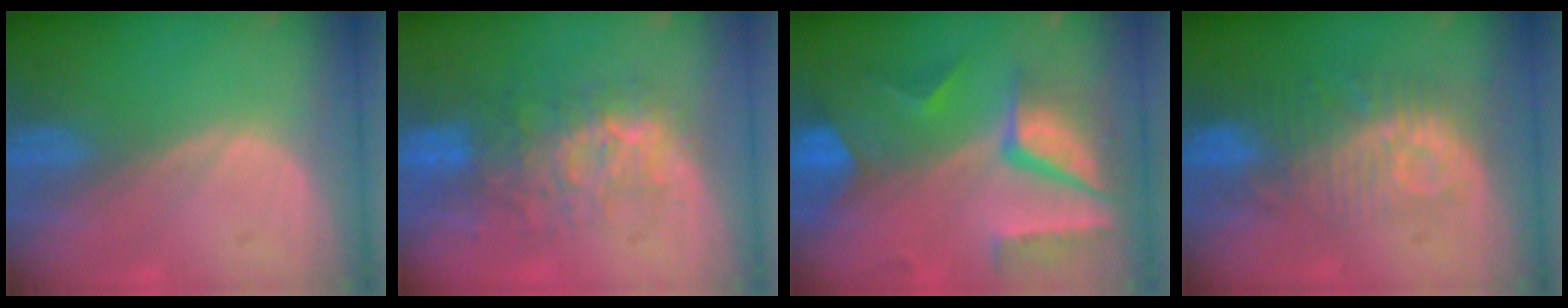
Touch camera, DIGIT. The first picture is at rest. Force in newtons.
{"total": 9.0, "press": 8.3, "slide": 3.5}
{"total": 10.4, "press": 8.7, "slide": 5.7}
{"total": 9.7, "press": 8.8, "slide": 4.0}